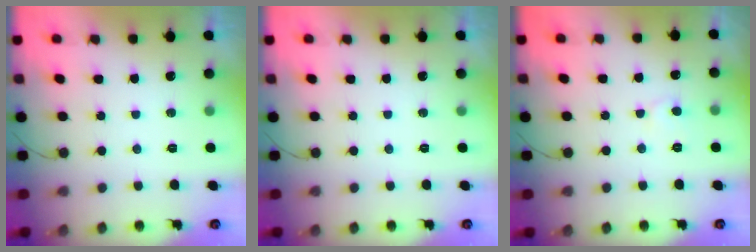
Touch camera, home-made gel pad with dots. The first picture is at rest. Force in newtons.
{"total": 0.0}
{"total": 5.1, "press": 5.1, "slide": 0.5}